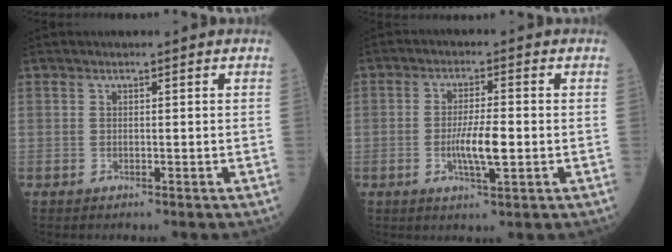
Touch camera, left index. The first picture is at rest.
{"total": 5.5, "force": [-1.0, 0.8, 5.3], "torque": [-0.105, -0.007, -0.018]}